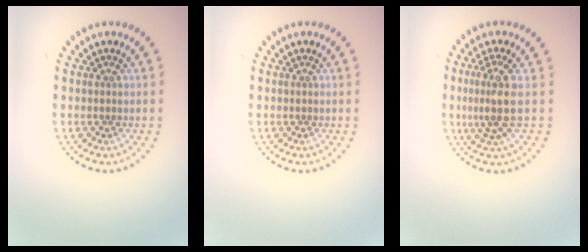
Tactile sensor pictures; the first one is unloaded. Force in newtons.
{"total": 0.0}
{"total": 3.3, "press": 2.5, "slide": 2.2}